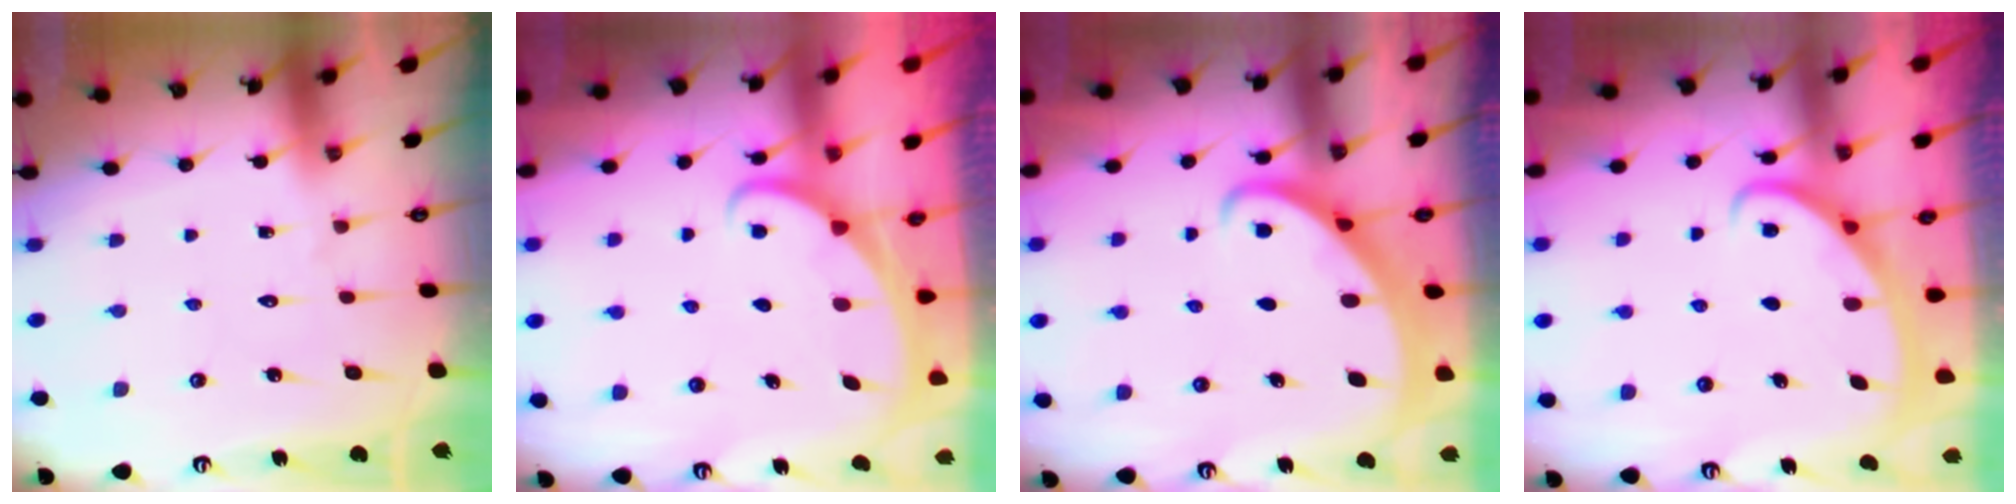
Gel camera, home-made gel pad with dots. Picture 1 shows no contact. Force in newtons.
{"total": 1.6, "press": 1.6, "slide": 0.1}
{"total": 2.6, "press": 2.6, "slide": 0.2}
{"total": 2.8, "press": 2.8, "slide": 0.4}